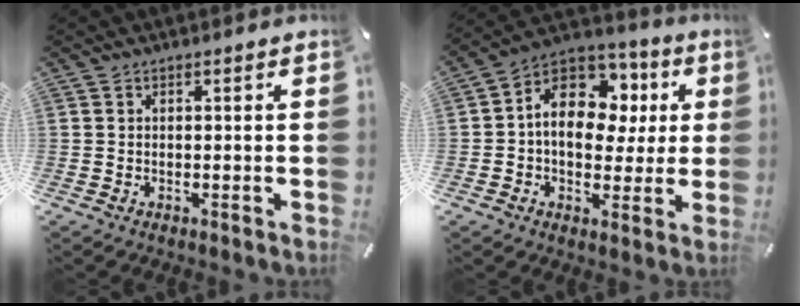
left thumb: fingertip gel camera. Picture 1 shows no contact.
{"total": 14.1, "force": [2.6, 10.7, 8.7], "torque": [-0.139, -0.012, 0.051]}